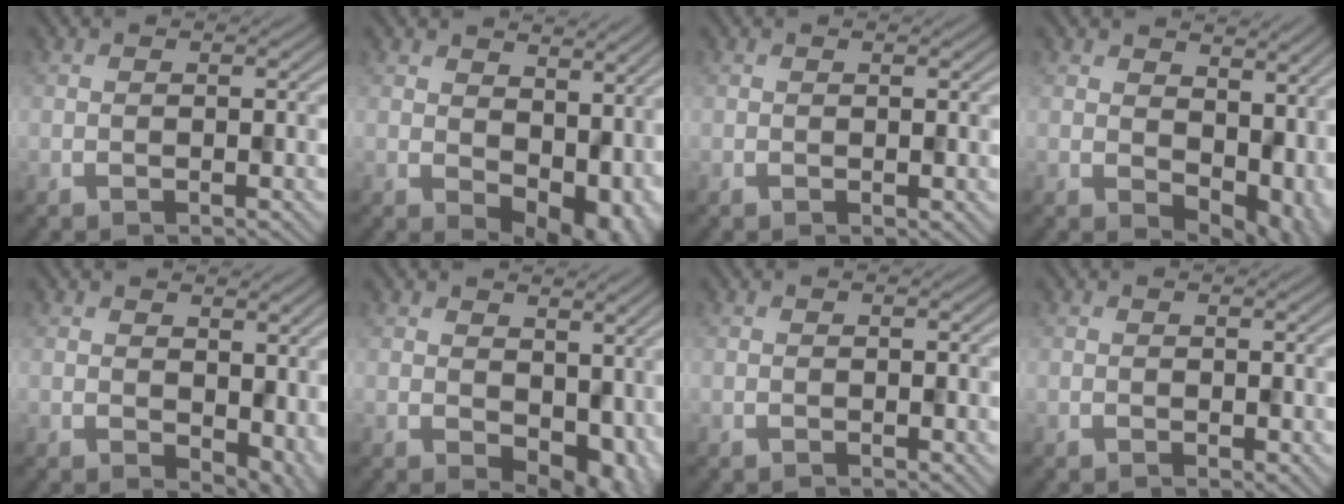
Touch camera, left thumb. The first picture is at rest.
{"total": 8.7, "force": [0.7, 5.9, 6.3], "torque": [-0.085, -0.031, 0.026]}
{"total": 0.6, "force": [0.0, 0.3, 0.6], "torque": [-0.010, -0.002, 0.000]}
{"total": 9.3, "force": [0.7, 6.6, 6.6], "torque": [-0.084, -0.039, 0.037]}
{"total": 5.2, "force": [-0.5, 3.5, 3.8], "torque": [-0.050, -0.026, 0.008]}
{"total": 6.8, "force": [-0.2, 4.7, 4.9], "torque": [-0.061, -0.029, 0.009]}
{"total": 0.8, "force": [-0.1, 0.4, 0.7], "torque": [-0.012, -0.001, -0.001]}
{"total": 0.9, "force": [0.0, 0.5, 0.8], "torque": [-0.013, -0.004, 0.003]}